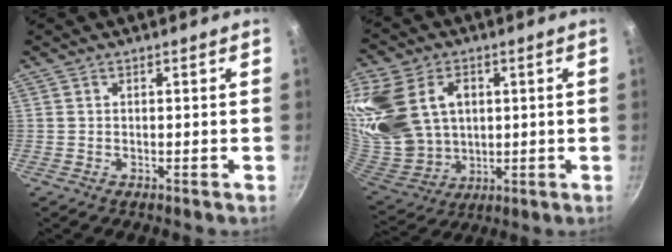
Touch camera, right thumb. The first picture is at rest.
{"total": 22.1, "force": [6.0, 16.2, 13.7], "torque": [-0.285, -0.015, 0.130]}